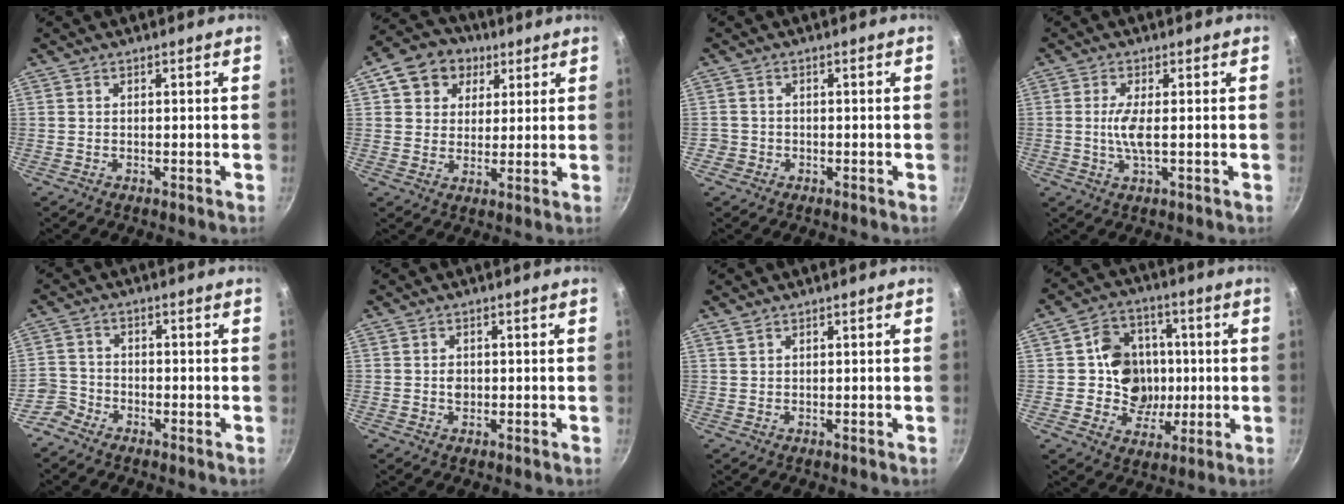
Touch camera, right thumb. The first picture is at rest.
{"total": 10.6, "force": [4.7, 8.4, 4.4], "torque": [-0.050, 0.002, 0.068]}
{"total": 1.9, "force": [-0.8, 1.7, 0.2], "torque": [0.005, 0.013, -0.010]}
{"total": 4.5, "force": [-0.1, 1.0, 4.3], "torque": [-0.102, -0.001, -0.003]}
{"total": 4.0, "force": [-3.1, 2.5, 0.4], "torque": [0.003, 0.039, -0.068]}
{"total": 1.8, "force": [-0.1, 1.5, 1.1], "torque": [-0.014, 0.003, -0.002]}
{"total": 1.1, "force": [0.8, 0.6, 0.5], "torque": [-0.007, -0.001, 0.016]}
{"total": 12.8, "force": [0.6, 11.5, 5.5], "torque": [-0.044, 0.007, 0.010]}